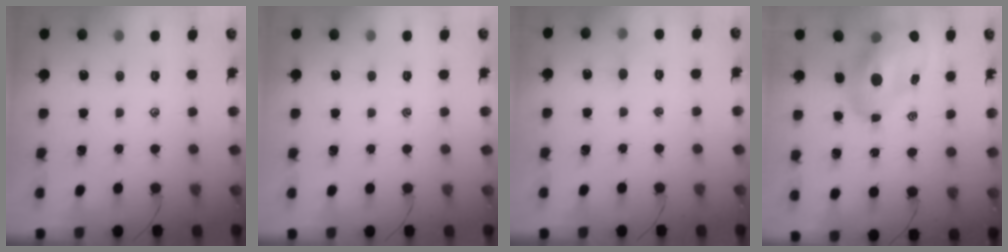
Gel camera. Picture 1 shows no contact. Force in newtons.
{"total": 0.0}
{"total": 3.6, "press": 3.4, "slide": 1.2}
{"total": 12.9, "press": 12.2, "slide": 4.0}